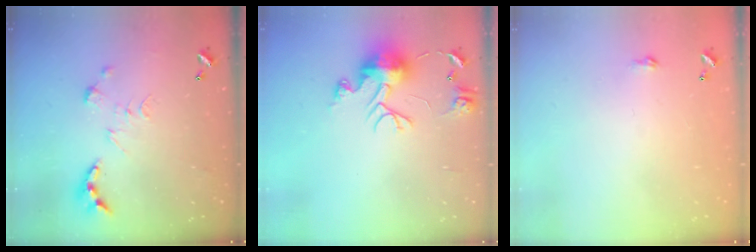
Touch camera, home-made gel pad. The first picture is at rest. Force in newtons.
{"total": 10.5, "press": 10.5, "slide": 1.0}
{"total": 1.8, "press": 1.8, "slide": 0.3}